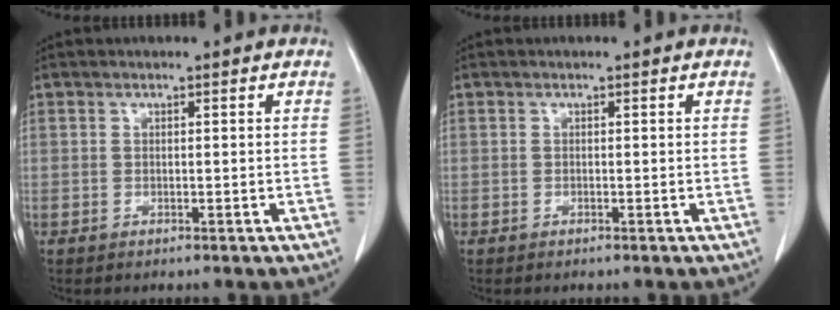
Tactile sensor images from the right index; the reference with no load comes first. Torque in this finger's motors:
{"motor_torque": [-0.03, 0.11, 0.00, 0.00]}